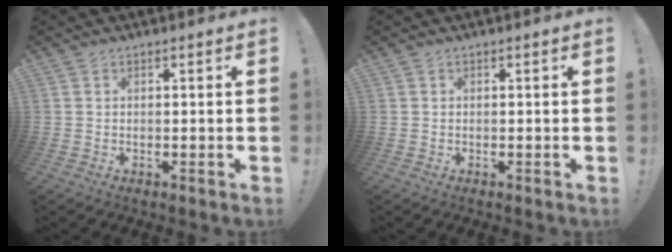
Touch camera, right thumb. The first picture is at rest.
{"total": 0.0}